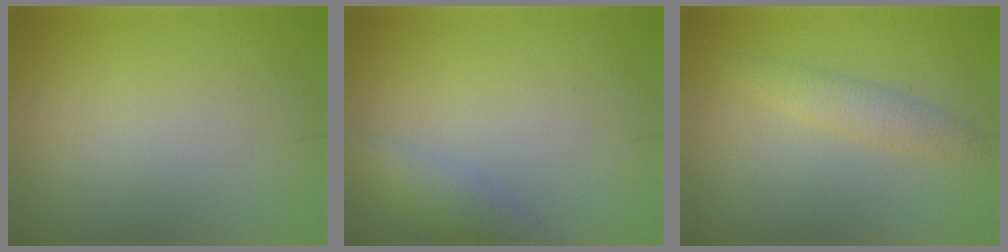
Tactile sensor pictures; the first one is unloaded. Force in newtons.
{"total": 2.5, "press": 2.5, "slide": 0.2}
{"total": 2.1, "press": 2.1, "slide": 0.0}